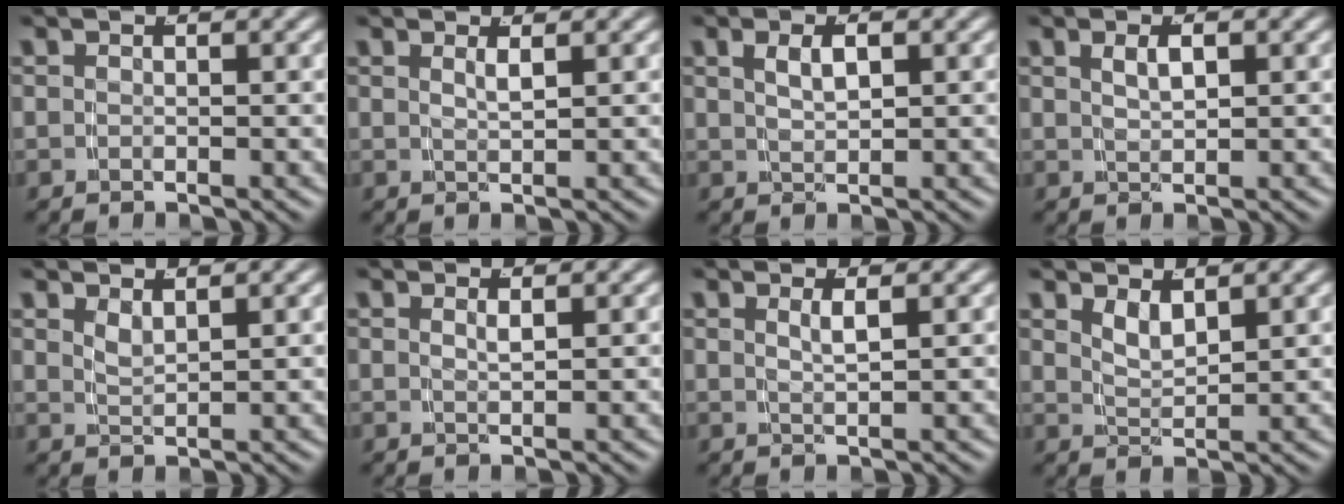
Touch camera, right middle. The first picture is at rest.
{"total": 1.3, "force": [0.6, -0.7, 1.0], "torque": [-0.014, -0.007, 0.019]}
{"total": 2.1, "force": [0.6, 0.5, 1.9], "torque": [-0.031, -0.005, 0.022]}
{"total": 1.7, "force": [0.5, 0.2, 1.6], "torque": [-0.024, -0.005, 0.020]}
{"total": 1.6, "force": [1.3, -0.5, 0.8], "torque": [-0.011, -0.008, 0.033]}
{"total": 1.2, "force": [0.5, -0.8, 0.7], "torque": [-0.009, -0.006, 0.016]}
{"total": 1.6, "force": [0.6, -0.6, 1.3], "torque": [-0.023, -0.007, 0.021]}
{"total": 2.1, "force": [1.4, 0.3, 1.5], "torque": [-0.024, -0.007, 0.032]}